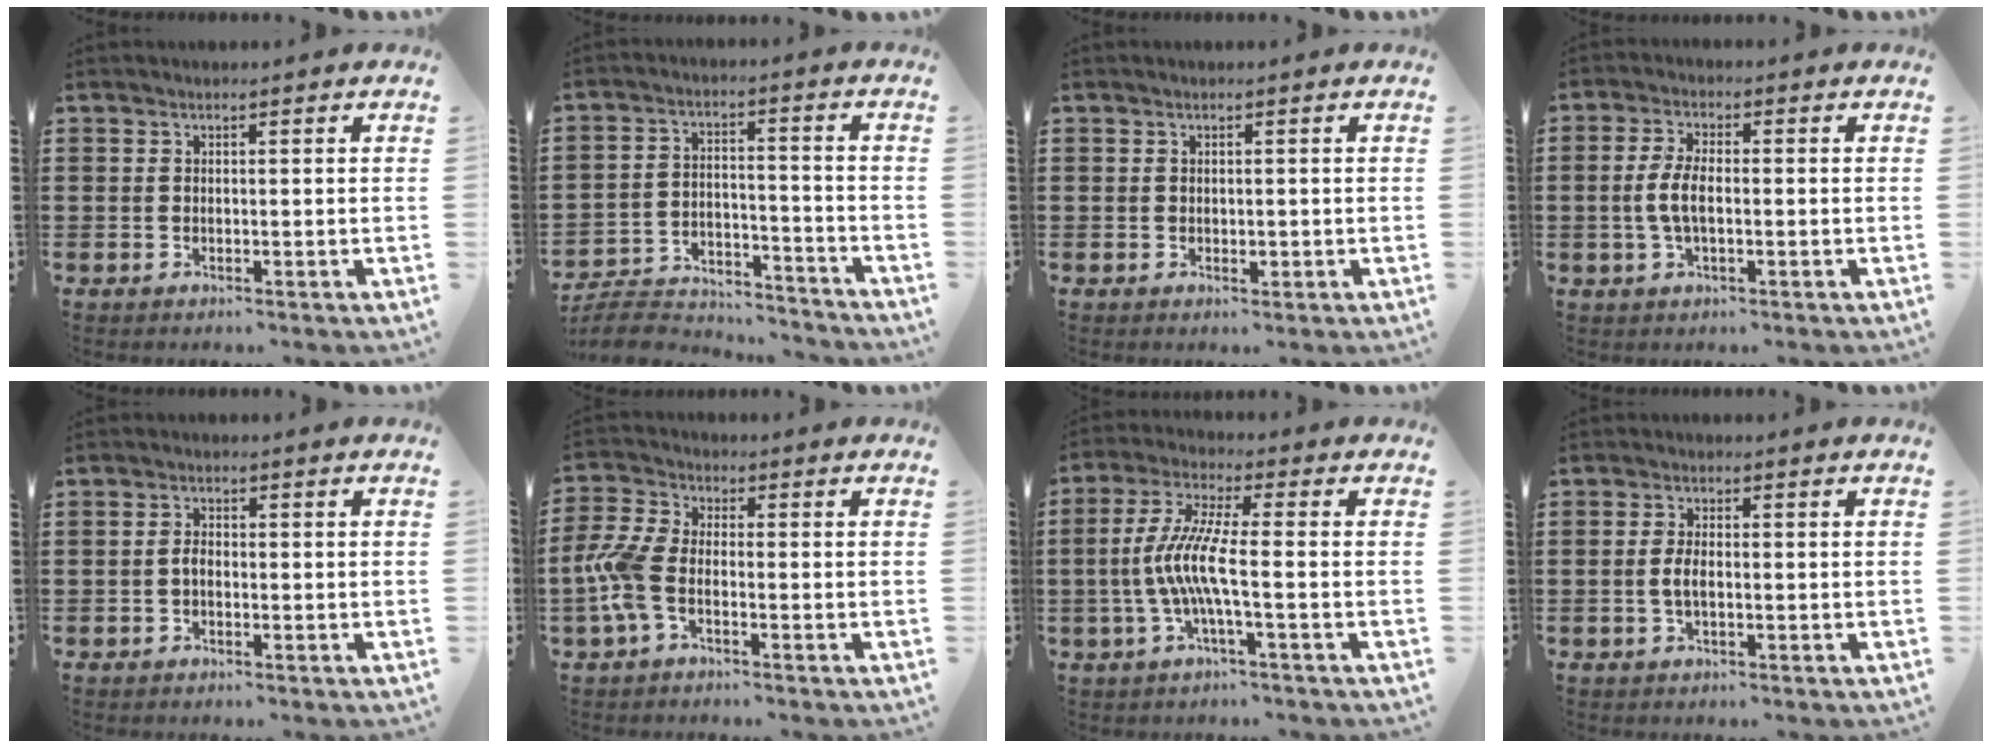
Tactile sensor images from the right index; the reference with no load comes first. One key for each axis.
{"total": 7.2, "fx": -6.8, "fy": 1.5, "fz": 1.7, "tx": -0.040, "ty": 0.015, "tz": -0.134}
{"total": 0.7, "fx": 0.2, "fy": 0.6, "fz": 0.4, "tx": -0.008, "ty": 0.003, "tz": 0.004}
{"total": 4.5, "fx": -0.5, "fy": 1.9, "fz": 4.1, "tx": -0.102, "ty": -0.004, "tz": -0.018}
{"total": 1.6, "fx": -0.4, "fy": 0.9, "fz": 1.3, "tx": -0.032, "ty": 0.000, "tz": -0.010}
{"total": 6.2, "fx": -2.2, "fy": 2.8, "fz": 5.0, "tx": -0.136, "ty": -0.007, "tz": -0.050}
{"total": 7.9, "fx": -1.8, "fy": 0.7, "fz": 7.7, "tx": -0.176, "ty": -0.017, "tz": -0.045}
{"total": 2.4, "fx": -0.3, "fy": 0.9, "fz": 2.2, "tx": -0.056, "ty": -0.004, "tz": -0.011}